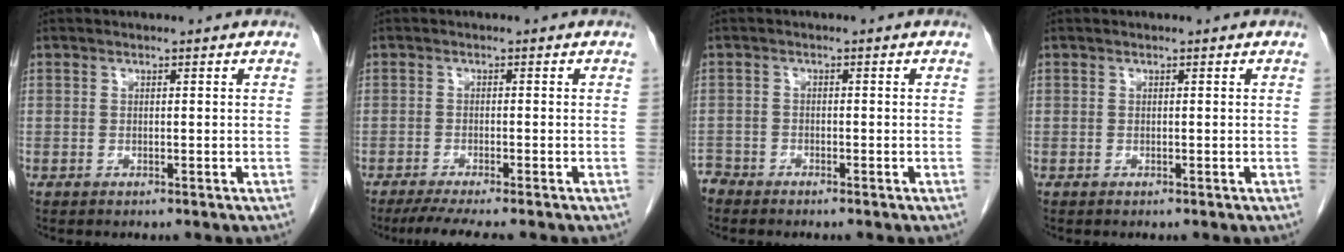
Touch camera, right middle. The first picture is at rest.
{"total": 6.0, "force": [-4.9, -0.2, 3.3], "torque": [-0.045, -0.015, -0.079]}
{"total": 2.1, "force": [-2.0, 0.5, -0.3], "torque": [0.006, -0.003, -0.039]}
{"total": 0.0}